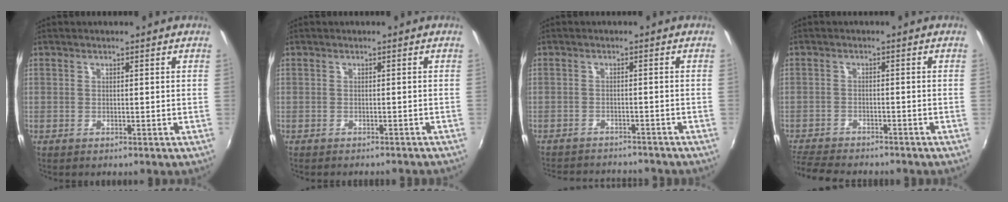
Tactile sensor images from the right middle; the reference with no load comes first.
{"total": 5.6, "force": [-5.2, 1.3, 1.9], "torque": [-0.041, -0.011, -0.063]}
{"total": 10.5, "force": [-9.7, 2.2, 3.3], "torque": [-0.082, -0.007, -0.138]}
{"total": 9.3, "force": [-8.5, 2.0, 3.2], "torque": [-0.092, -0.017, -0.142]}